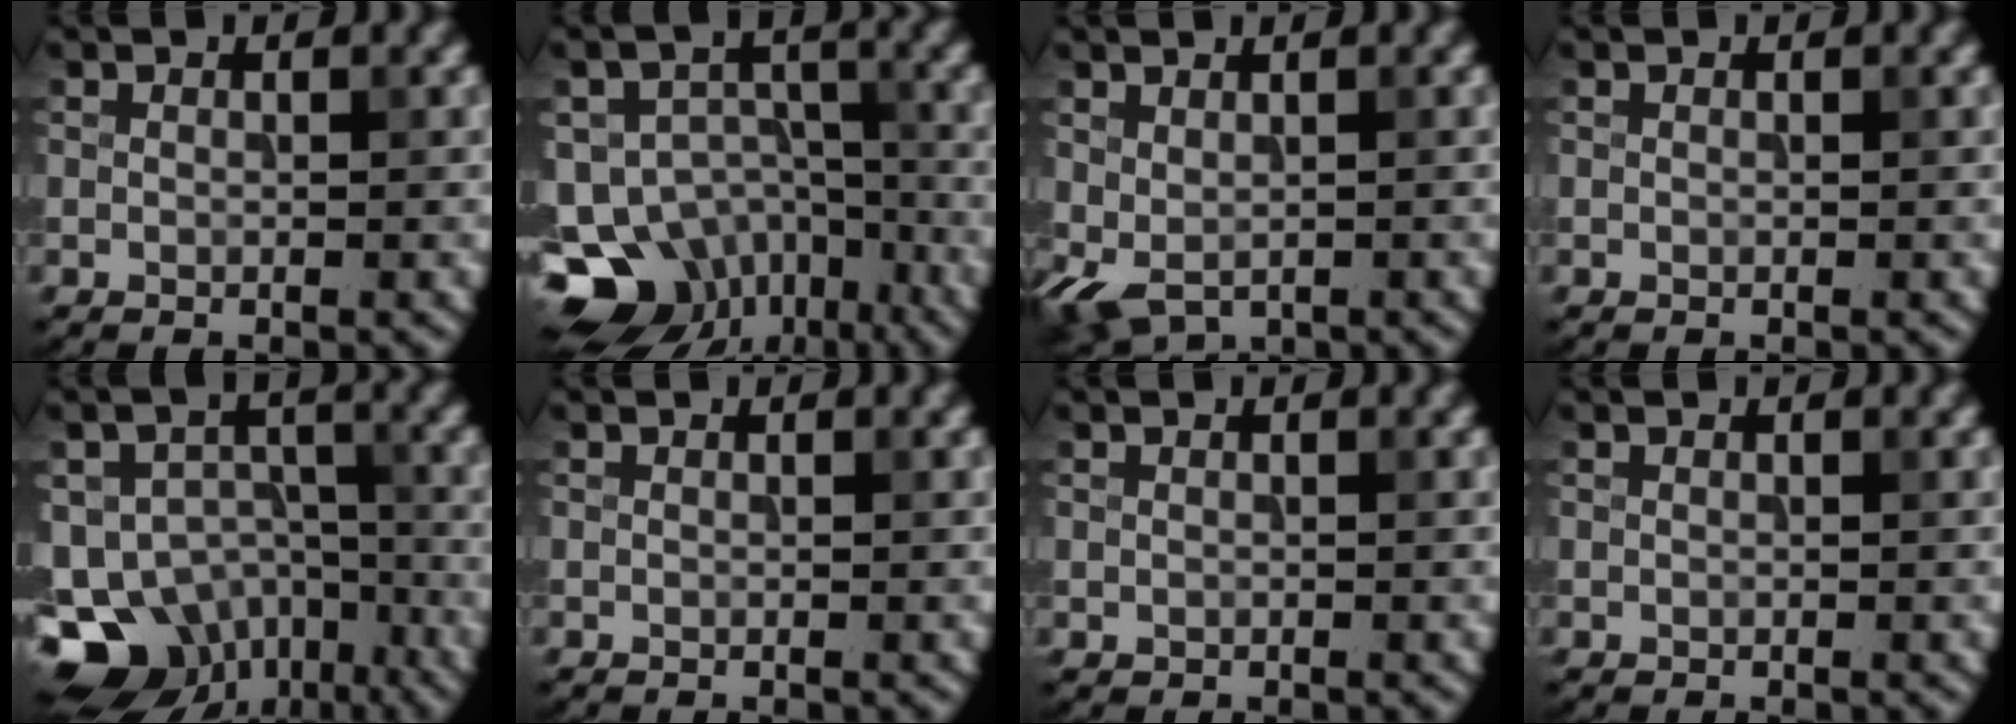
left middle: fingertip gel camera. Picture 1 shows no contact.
{"total": 13.3, "force": [-8.8, 8.6, 5.0], "torque": [-0.084, -0.007, -0.120]}
{"total": 2.2, "force": [-0.1, 1.5, 1.6], "torque": [-0.035, -0.011, 0.009]}
{"total": 0.0}
{"total": 11.6, "force": [-7.3, 7.5, 4.9], "torque": [-0.074, -0.003, -0.110]}
{"total": 0.0}
{"total": 0.0}
{"total": 0.0}